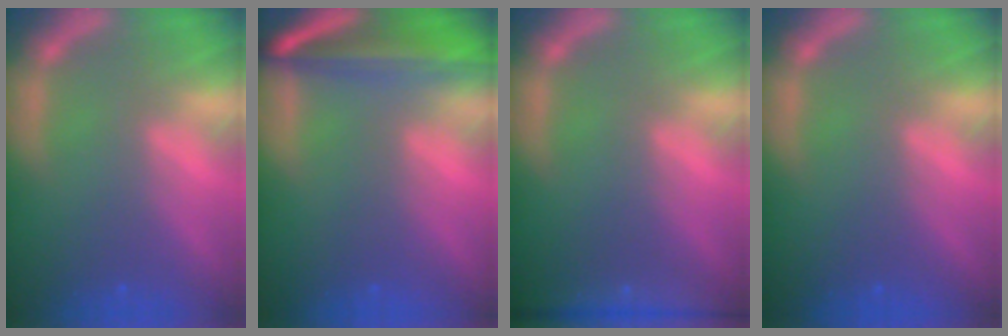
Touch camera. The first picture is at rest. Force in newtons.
{"total": 8.5}
{"total": 5.5}
{"total": 0.0}